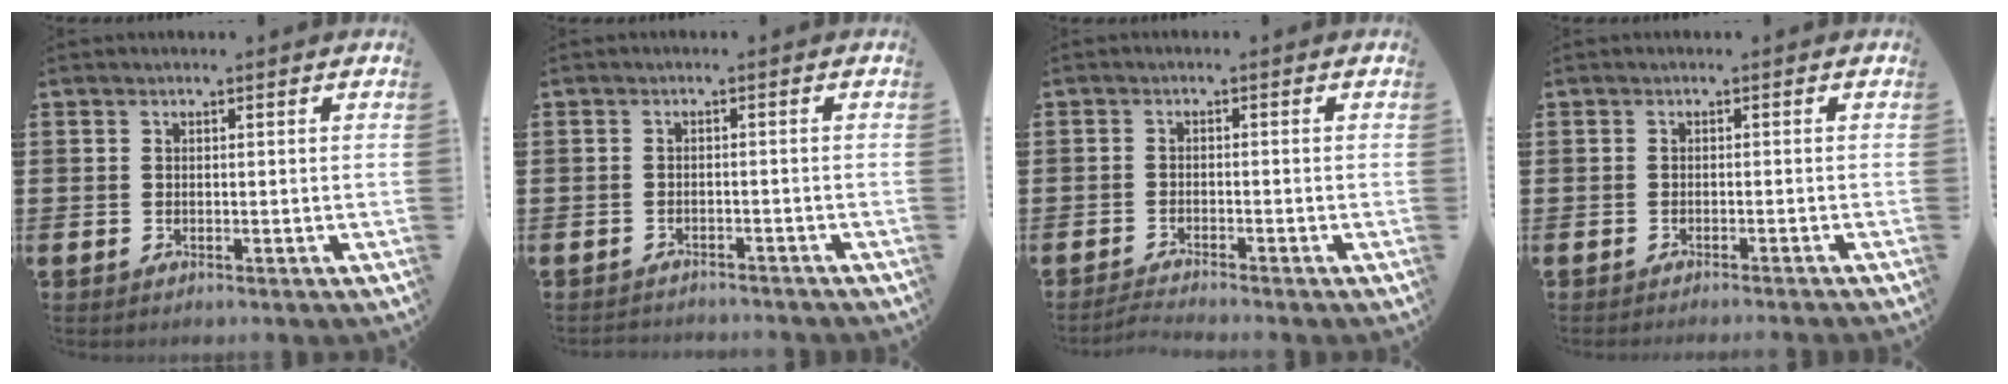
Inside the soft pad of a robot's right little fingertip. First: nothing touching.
{"total": 1.3, "force": [-1.3, 0.0, -0.1], "torque": [-0.002, 0.003, -0.029]}
{"total": 1.4, "force": [-1.3, -0.2, 0.4], "torque": [-0.006, 0.000, -0.026]}
{"total": 0.8, "force": [-0.8, -0.3, 0.0], "torque": [0.002, 0.000, -0.016]}